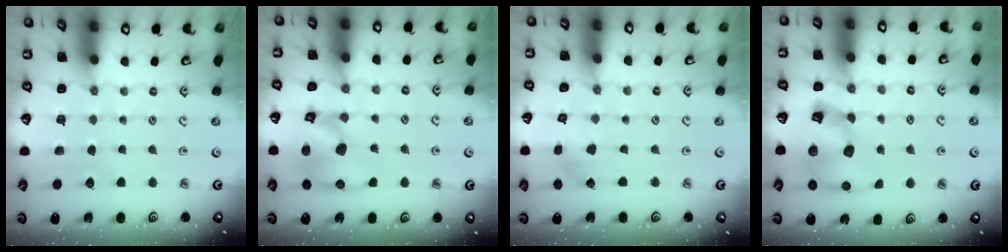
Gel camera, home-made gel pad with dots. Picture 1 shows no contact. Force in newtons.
{"total": 11.8, "press": 11.6, "slide": 1.8}
{"total": 2.9, "press": 2.9, "slide": 0.2}
{"total": 11.2, "press": 11.1, "slide": 1.7}